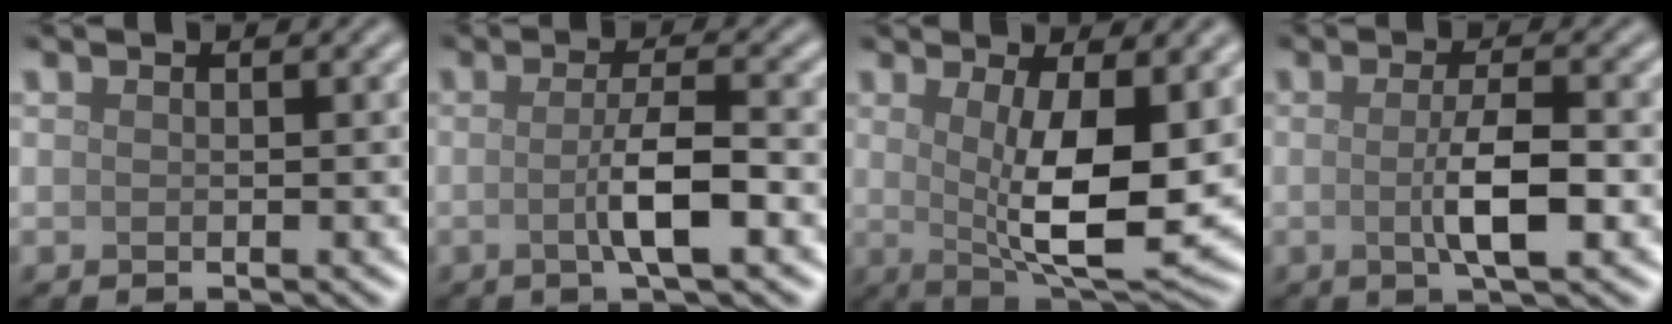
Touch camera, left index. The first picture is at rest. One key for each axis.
{"total": 4.1, "fx": -0.7, "fy": 0.7, "fz": 3.9, "tx": -0.069, "ty": 0.001, "tz": -0.016}
{"total": 8.9, "fx": 0.5, "fy": 2.6, "fz": 8.5, "tx": -0.137, "ty": -0.016, "tz": 0.016}
{"total": 4.1, "fx": -0.5, "fy": 0.9, "fz": 4.0, "tx": -0.070, "ty": -0.002, "tz": -0.010}